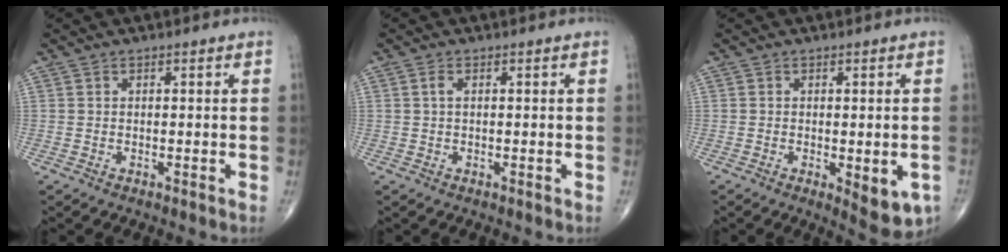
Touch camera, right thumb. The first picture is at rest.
{"total": 1.2, "force": [0.3, 0.6, 1.0], "torque": [-0.025, 0.007, 0.006]}
{"total": 7.0, "force": [-2.1, 2.6, 6.1], "torque": [-0.064, -0.007, -0.019]}